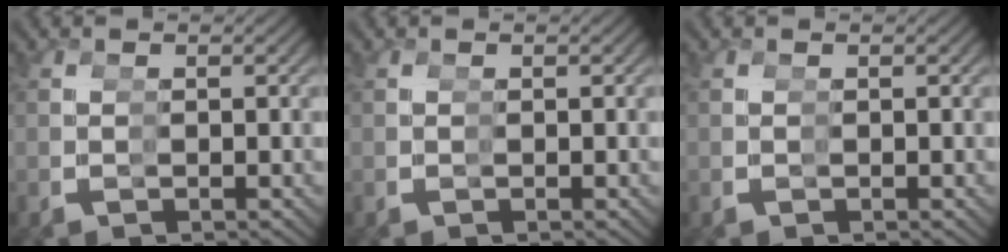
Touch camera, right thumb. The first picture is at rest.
{"total": 0.0}
{"total": 0.0}